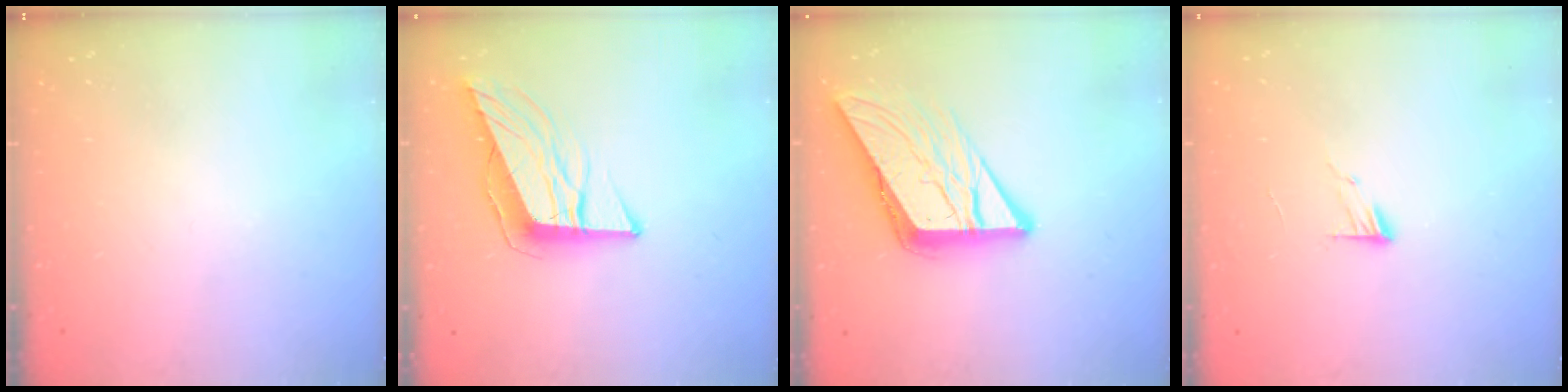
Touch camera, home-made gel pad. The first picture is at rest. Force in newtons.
{"total": 11.4, "press": 10.8, "slide": 3.6}
{"total": 11.5, "press": 11.4, "slide": 1.1}
{"total": 6.2, "press": 6.2, "slide": 0.6}